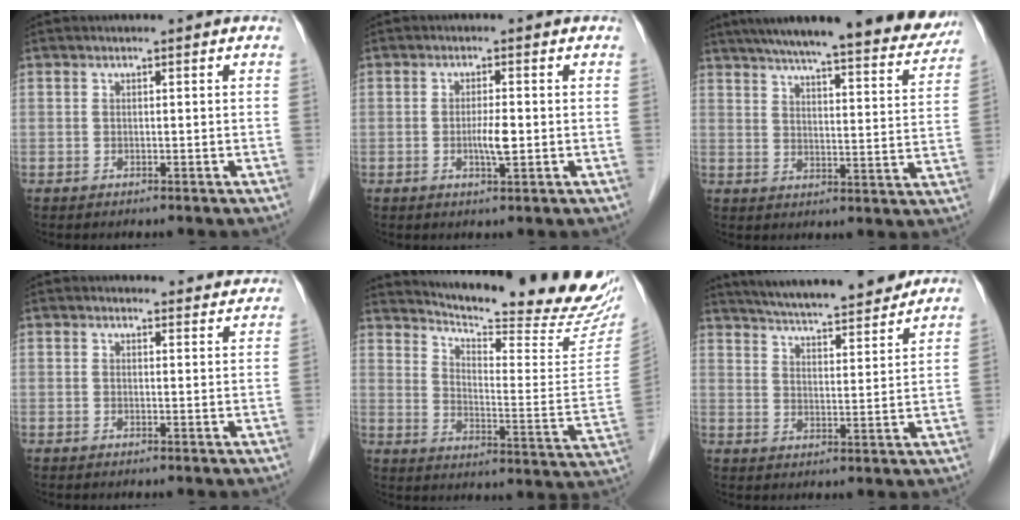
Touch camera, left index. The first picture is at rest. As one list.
[{"total": 2.8, "force": [-0.4, 0.3, 2.8], "torque": [-0.054, -0.003, -0.006]}, {"total": 25.2, "force": [22.0, 3.3, 11.9], "torque": [-0.175, -0.020, 0.275]}, {"total": 4.5, "force": [4.3, 1.1, 0.1], "torque": [0.002, 0.000, 0.039]}, {"total": 25.1, "force": [23.6, 0.8, 8.4], "torque": [-0.133, -0.116, 0.296]}, {"total": 16.9, "force": [15.3, 1.7, 6.8], "torque": [-0.109, 0.012, 0.227]}]